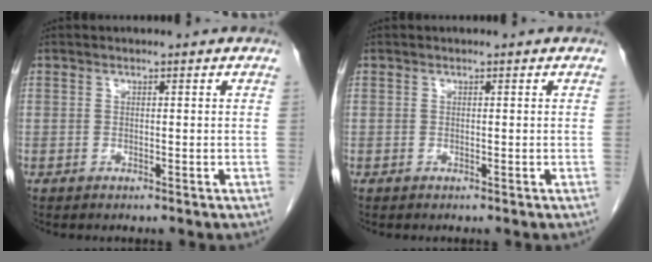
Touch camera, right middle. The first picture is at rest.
{"total": 0.0}